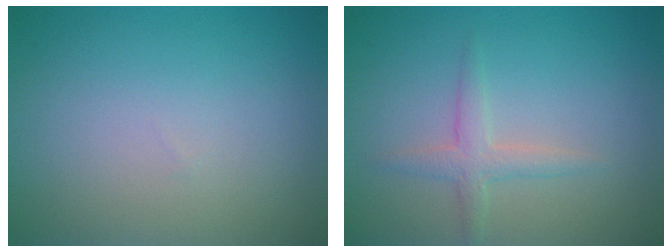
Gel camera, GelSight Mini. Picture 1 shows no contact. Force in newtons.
{"total": 1.9, "press": 1.9, "slide": 0.1}